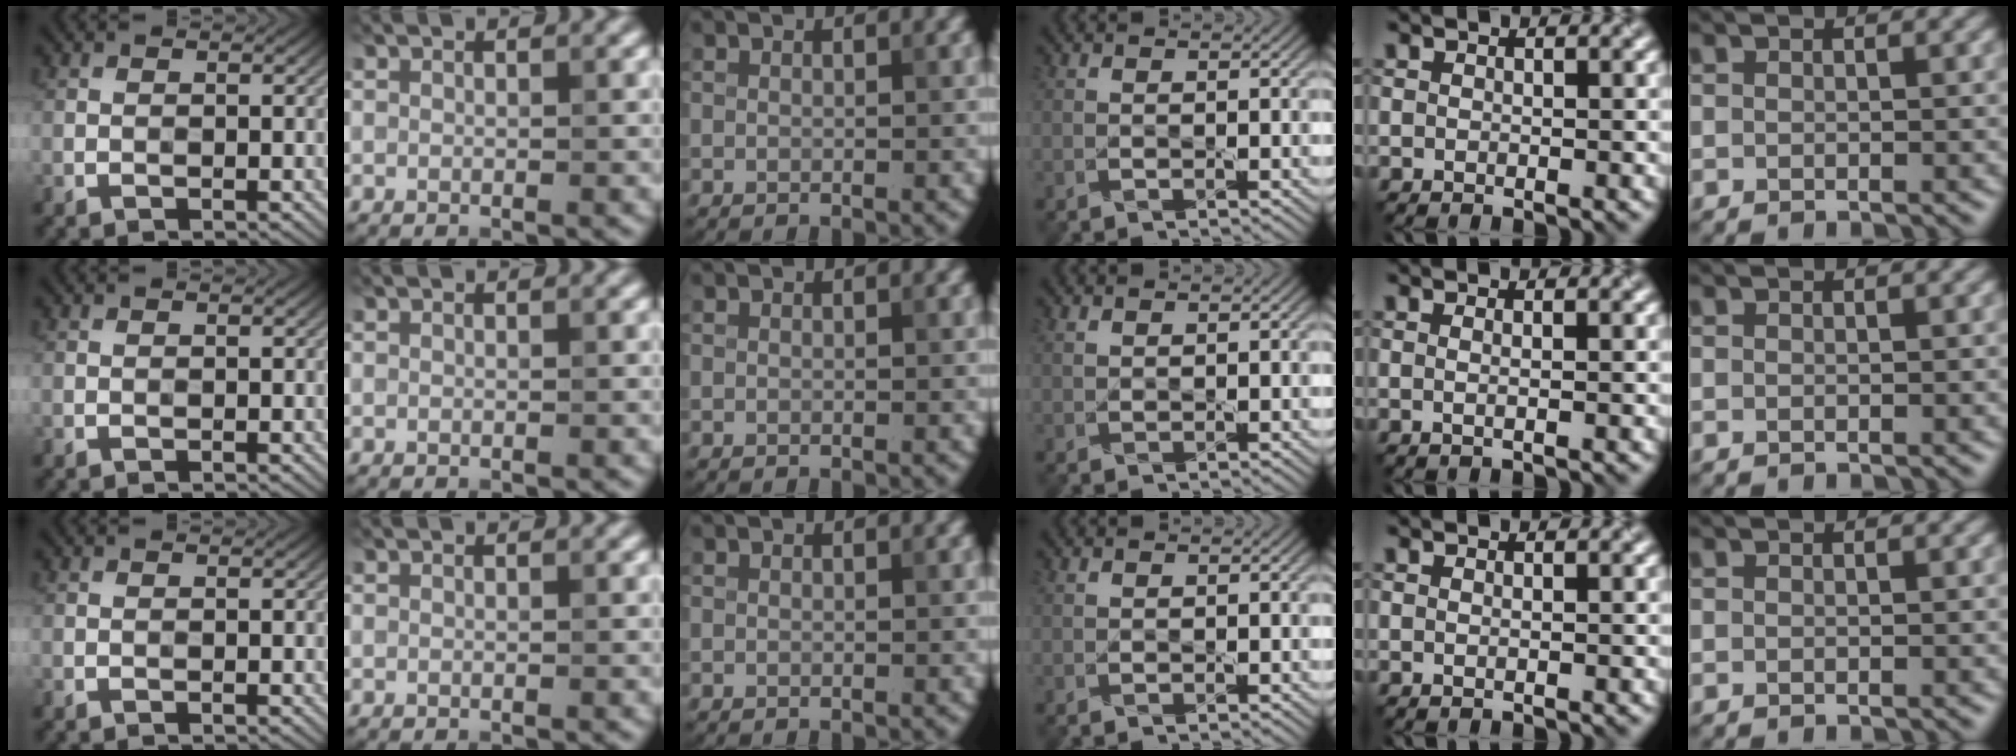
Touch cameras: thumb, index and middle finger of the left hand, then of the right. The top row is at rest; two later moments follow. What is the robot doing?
{"motion": "lift_and_place", "object": "knife"}